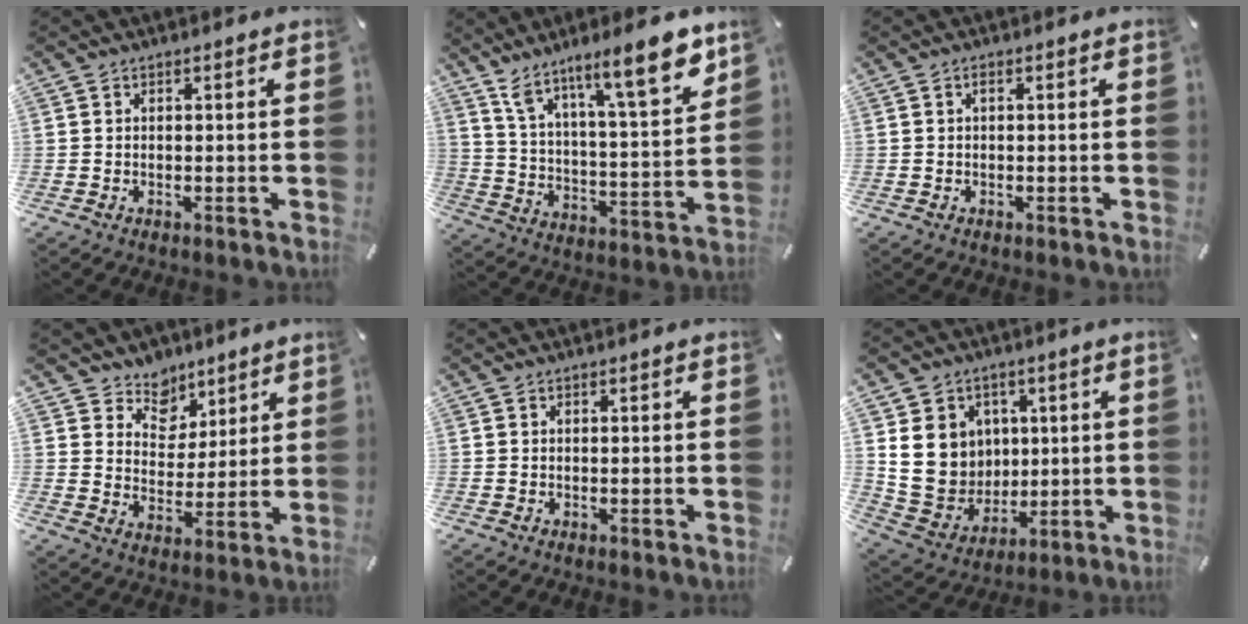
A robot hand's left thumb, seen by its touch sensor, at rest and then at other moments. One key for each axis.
{"total": 14.9, "fx": 12.1, "fy": 2.8, "fz": 8.3, "tx": -0.151, "ty": -0.077, "tz": 0.203}
{"total": 0.8, "fx": 0.0, "fy": 0.2, "fz": 0.7, "tx": -0.016, "ty": -0.001, "tz": 0.000}
{"total": 8.3, "fx": 5.2, "fy": 6.4, "fz": -0.1, "tx": -0.010, "ty": -0.053, "tz": 0.099}
{"total": 0.0}
{"total": 14.0, "fx": 3.2, "fy": 12.8, "fz": 4.8, "tx": -0.106, "ty": -0.021, "tz": 0.068}